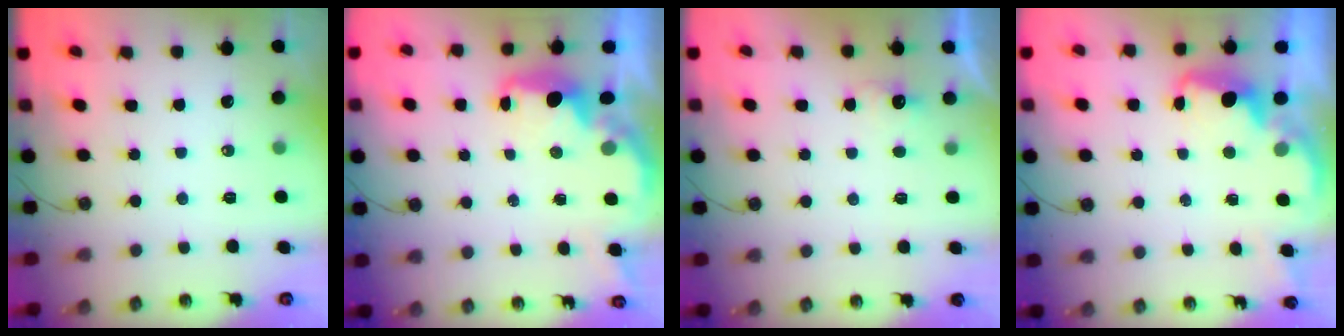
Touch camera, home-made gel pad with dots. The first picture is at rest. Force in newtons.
{"total": 2.8, "press": 2.8, "slide": 0.4}
{"total": 2.1, "press": 1.9, "slide": 0.8}
{"total": 2.1, "press": 2.0, "slide": 0.6}